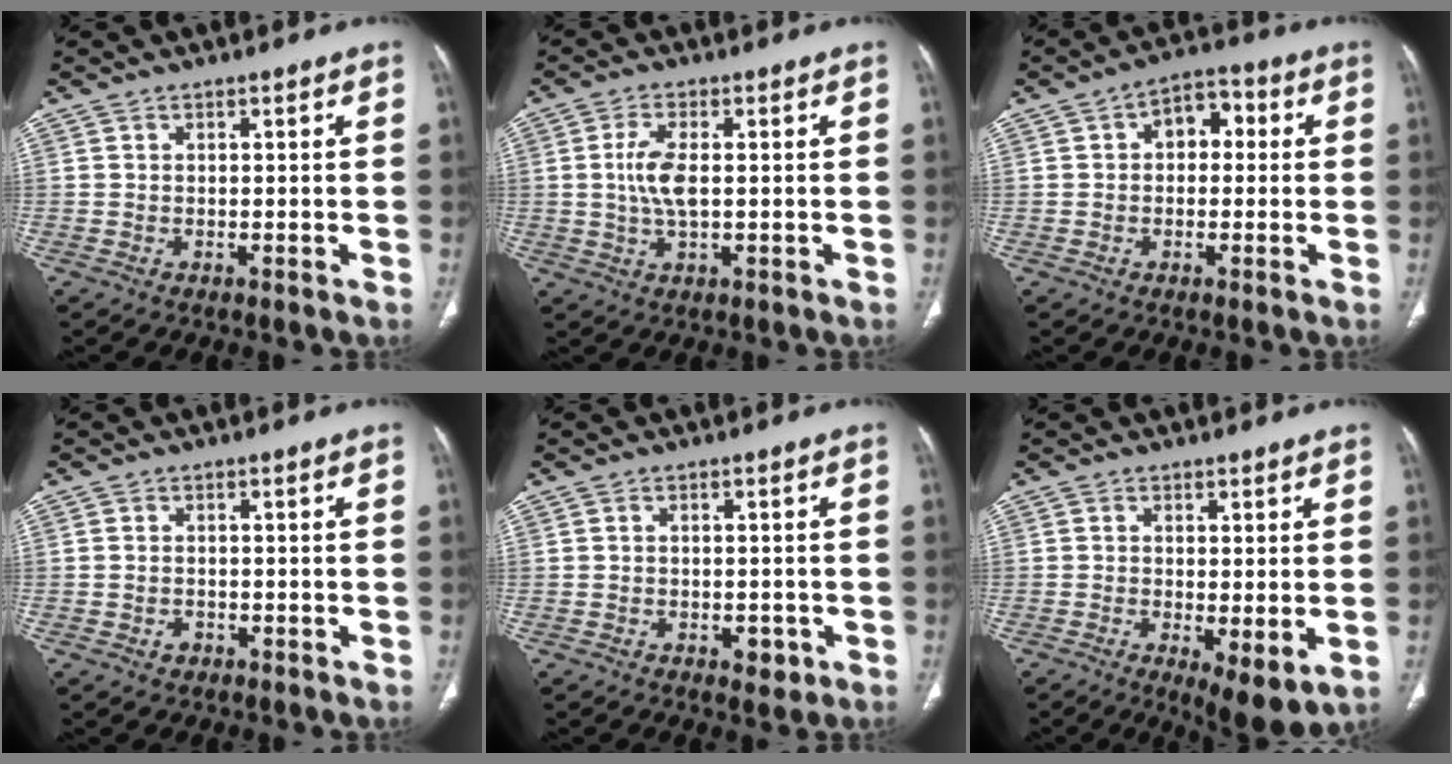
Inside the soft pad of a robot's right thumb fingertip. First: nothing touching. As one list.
[{"total": 5.7, "force": [0.4, 2.3, 5.2], "torque": [-0.118, -0.001, 0.007]}, {"total": 6.6, "force": [0.9, 4.4, 4.8], "torque": [-0.043, 0.022, 0.004]}, {"total": 1.6, "force": [-0.7, 1.3, 0.6], "torque": [-0.008, 0.008, -0.009]}, {"total": 3.0, "force": [-1.2, 1.8, 2.0], "torque": [-0.015, 0.004, -0.011]}, {"total": 7.7, "force": [-1.9, 2.6, 7.0], "torque": [-0.110, -0.024, -0.027]}]